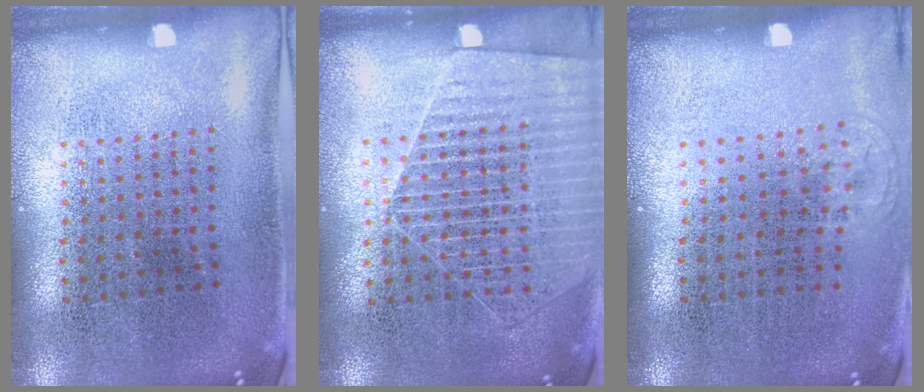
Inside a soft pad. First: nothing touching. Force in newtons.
{"total": 1.8, "press": 1.6, "slide": 0.7}
{"total": 0.6, "press": 0.5, "slide": 0.3}